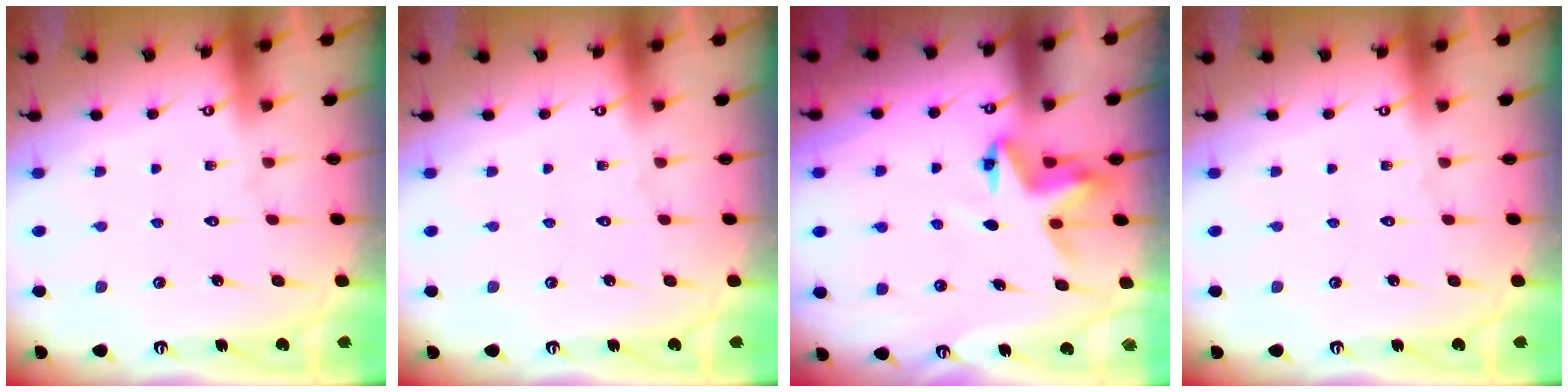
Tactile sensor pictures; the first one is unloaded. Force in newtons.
{"total": 0.0}
{"total": 5.1, "press": 5.1, "slide": 0.0}
{"total": 0.0}